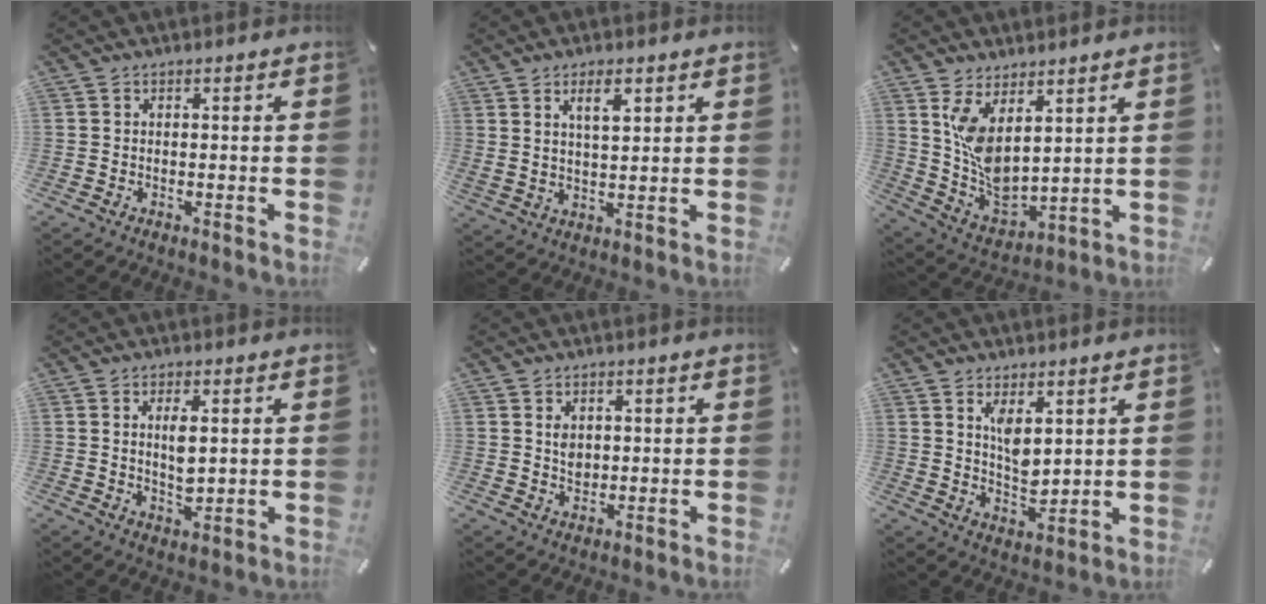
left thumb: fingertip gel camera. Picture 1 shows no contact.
{"total": 6.1, "force": [3.6, 2.0, 4.5], "torque": [-0.072, -0.015, 0.059]}
{"total": 9.4, "force": [4.6, 5.0, 6.5], "torque": [-0.134, -0.039, 0.094]}
{"total": 5.4, "force": [1.2, 2.5, 4.7], "torque": [-0.087, -0.005, 0.015]}
{"total": 3.4, "force": [1.0, 2.8, 1.7], "torque": [-0.022, -0.001, 0.015]}
{"total": 6.7, "force": [3.7, 3.5, 4.4], "torque": [-0.067, -0.025, 0.062]}